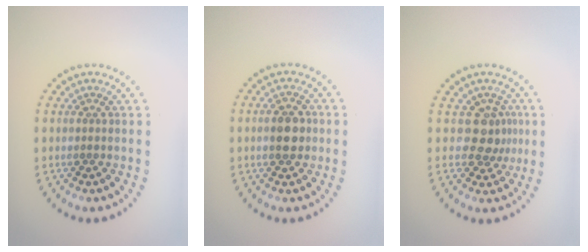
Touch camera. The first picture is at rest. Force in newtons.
{"total": 2.8, "press": 2.8, "slide": 0.1}
{"total": 2.7, "press": 2.1, "slide": 1.7}